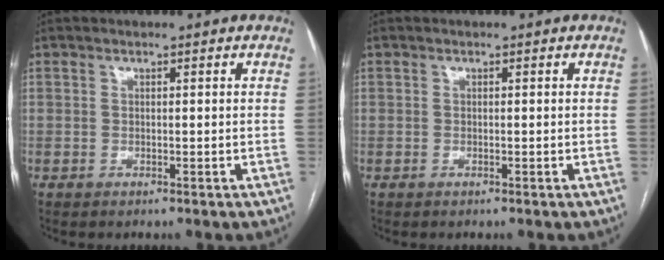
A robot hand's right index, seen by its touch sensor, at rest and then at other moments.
{"total": 0.0}